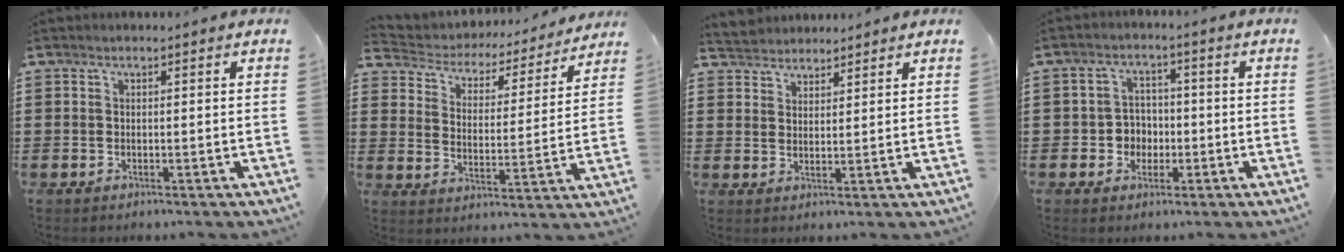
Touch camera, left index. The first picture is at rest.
{"total": 3.8, "force": [3.7, 0.9, 0.3], "torque": [-0.030, -0.029, 0.054]}
{"total": 3.1, "force": [2.9, 1.1, -0.5], "torque": [-0.003, 0.000, 0.054]}
{"total": 3.9, "force": [-0.9, 3.6, 1.1], "torque": [-0.036, 0.007, -0.021]}